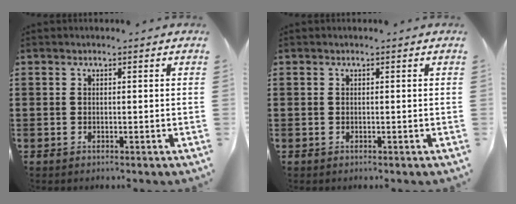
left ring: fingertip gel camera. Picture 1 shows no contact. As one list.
[{"total": 0.0}]